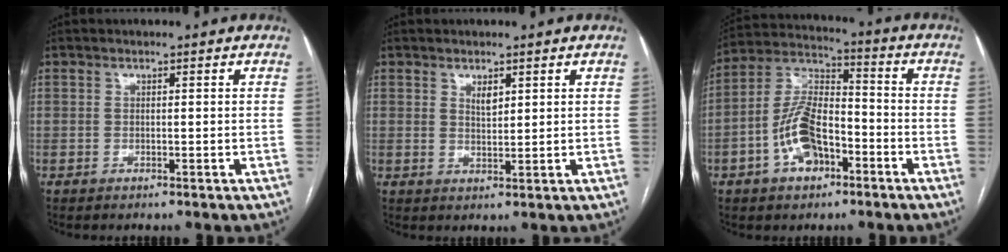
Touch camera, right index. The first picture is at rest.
{"total": 2.1, "force": [1.2, 0.9, 1.5], "torque": [-0.027, -0.003, 0.026]}
{"total": 11.4, "force": [-4.5, 5.8, 8.7], "torque": [-0.189, 0.024, -0.080]}